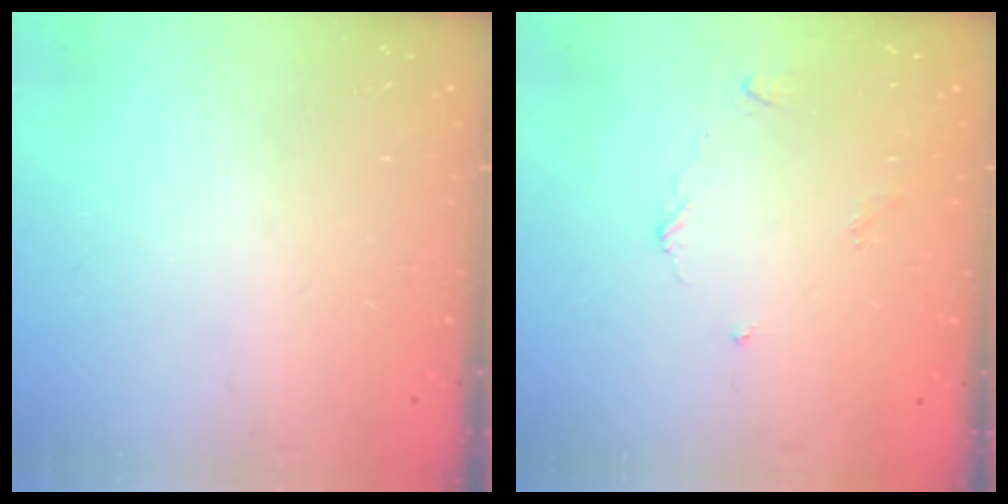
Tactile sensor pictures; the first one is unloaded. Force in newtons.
{"total": 3.7, "press": 3.7, "slide": 0.4}